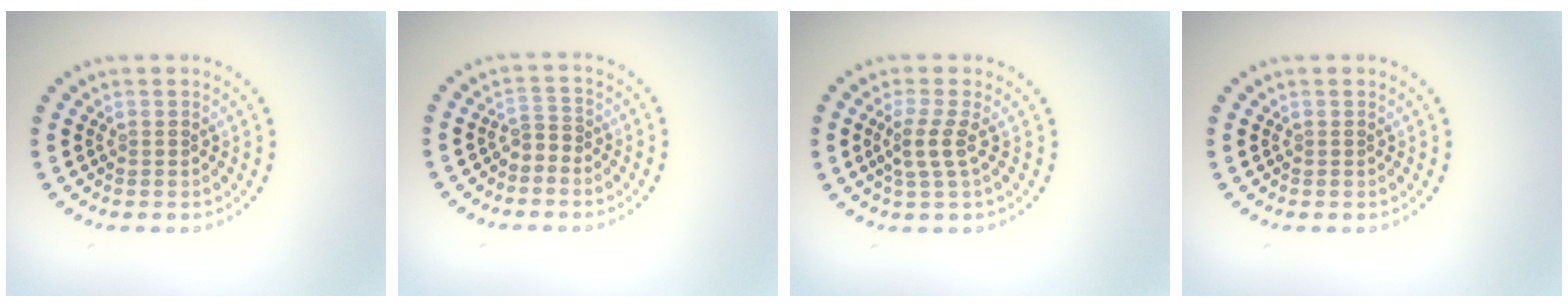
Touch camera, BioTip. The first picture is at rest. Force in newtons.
{"total": 1.2, "press": 0.9, "slide": 0.8}
{"total": 2.2, "press": 1.7, "slide": 1.4}
{"total": 0.0}